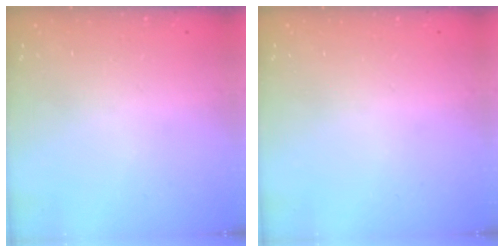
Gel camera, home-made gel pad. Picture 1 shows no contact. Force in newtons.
{"total": 0.0}